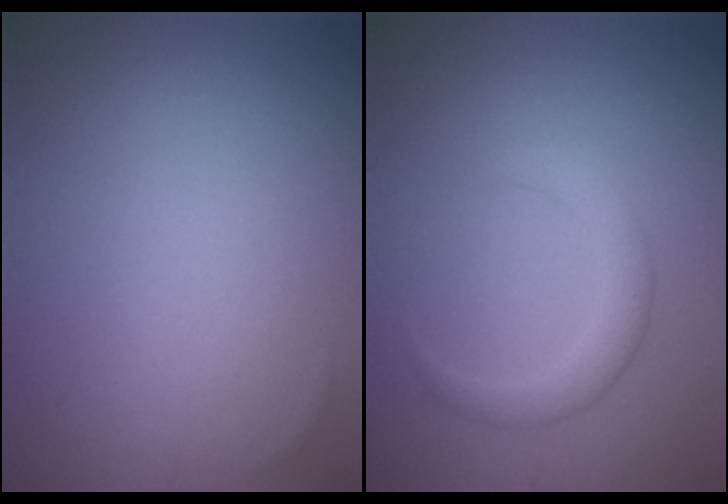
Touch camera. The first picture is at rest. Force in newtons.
{"total": 2.5, "press": 2.5, "slide": 0.2}